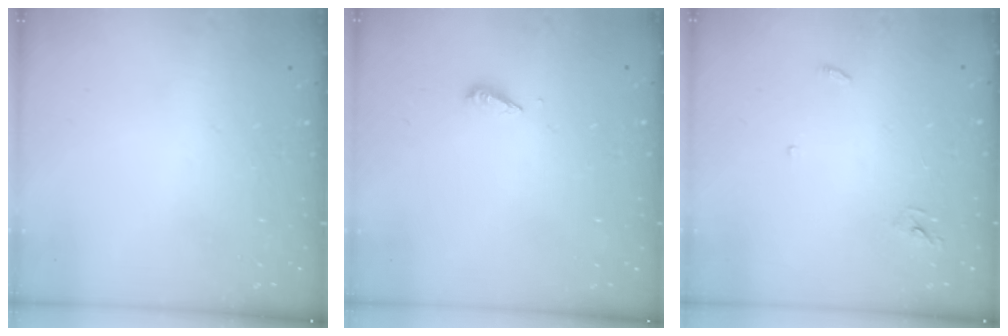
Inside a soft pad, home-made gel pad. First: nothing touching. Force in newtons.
{"total": 2.8, "press": 2.8, "slide": 0.2}
{"total": 2.9, "press": 2.9, "slide": 0.2}